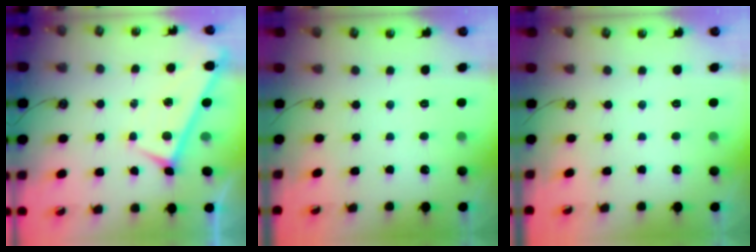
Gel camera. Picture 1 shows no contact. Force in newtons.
{"total": 0.0}
{"total": 0.0}